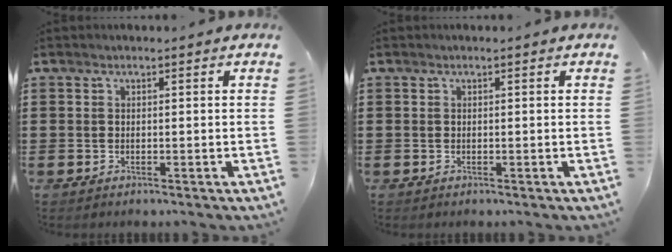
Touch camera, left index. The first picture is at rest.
{"total": 0.0}